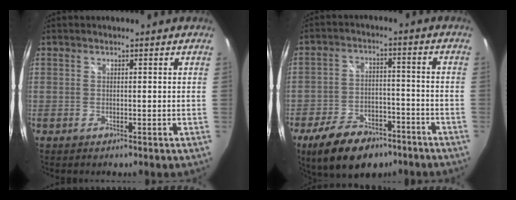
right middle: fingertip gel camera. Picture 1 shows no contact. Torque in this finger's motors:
{"motor_torque": [1.10, -1.03, 0.20, 0.14]}